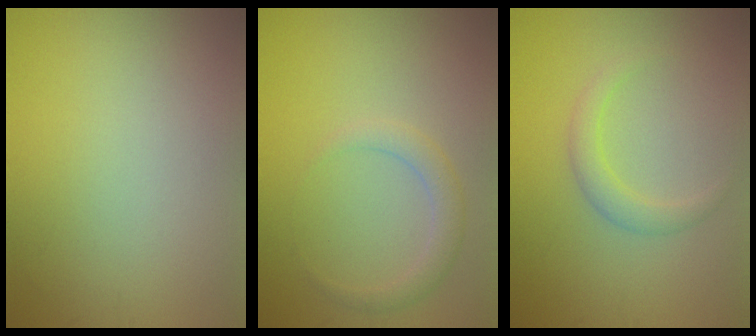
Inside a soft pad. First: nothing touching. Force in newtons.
{"total": 1.9, "press": 1.9, "slide": 0.1}
{"total": 1.8, "press": 1.8, "slide": 0.2}